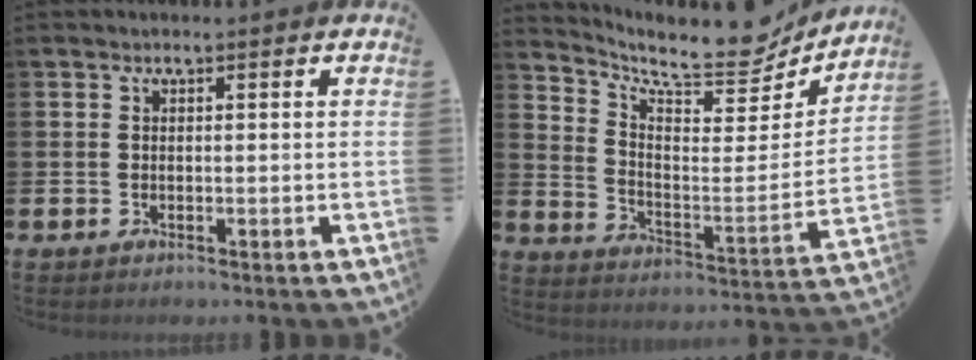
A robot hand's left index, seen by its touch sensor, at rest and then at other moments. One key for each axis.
{"total": 9.8, "fx": 8.7, "fy": 2.8, "fz": 3.4, "tx": -0.063, "ty": -0.079, "tz": 0.145}